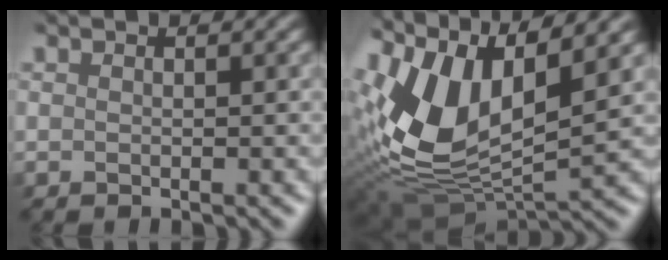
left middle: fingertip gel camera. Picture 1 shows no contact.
{"total": 10.8, "force": [3.5, 5.5, 8.6], "torque": [-0.206, -0.002, 0.061]}